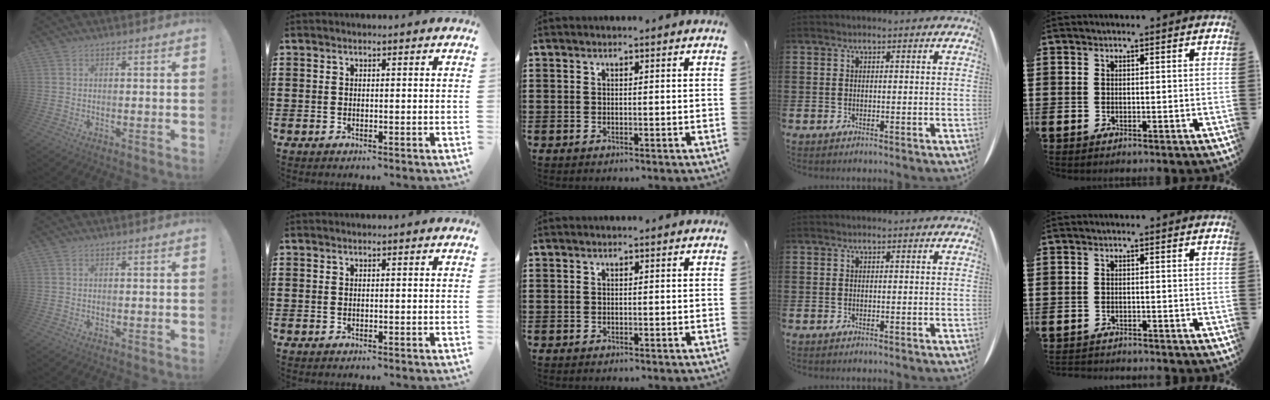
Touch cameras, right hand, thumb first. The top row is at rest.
{"little": {"total": 1.2, "force": [-1.2, 0.0, -0.1], "torque": [-0.001, 0.002, -0.025]}}